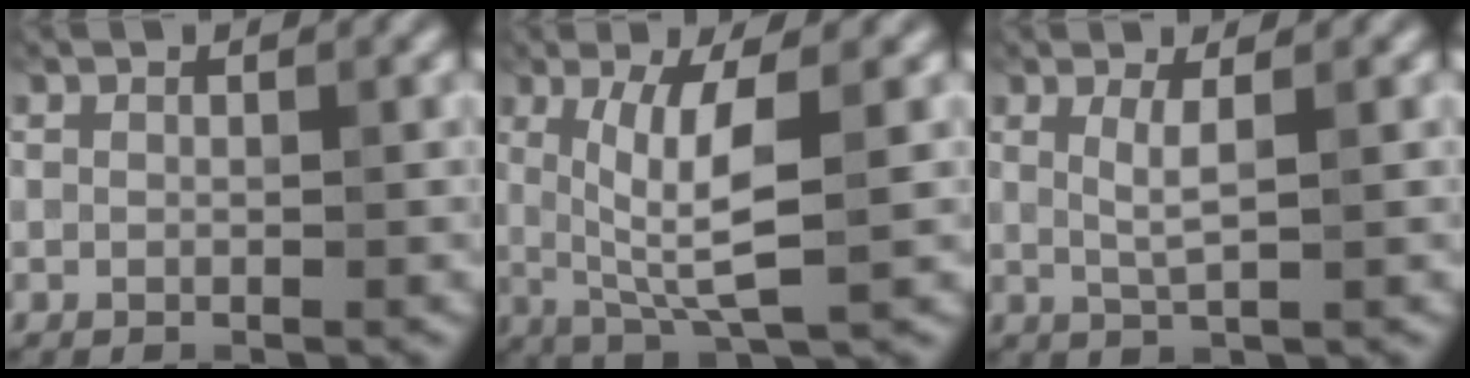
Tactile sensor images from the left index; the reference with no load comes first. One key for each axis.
{"total": 5.9, "fx": 0.6, "fy": 1.0, "fz": 5.8, "tx": -0.110, "ty": -0.004, "tz": 0.015}
{"total": 2.1, "fx": 0.6, "fy": 0.3, "fz": 2.0, "tx": -0.037, "ty": -0.002, "tz": 0.010}